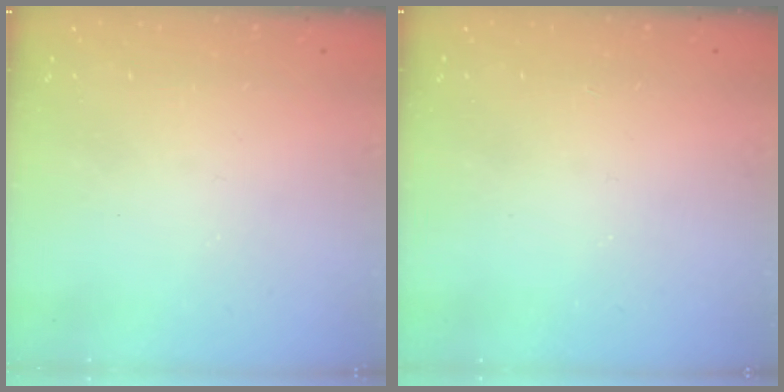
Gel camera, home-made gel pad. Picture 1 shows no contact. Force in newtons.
{"total": 1.7, "press": 1.7, "slide": 0.2}